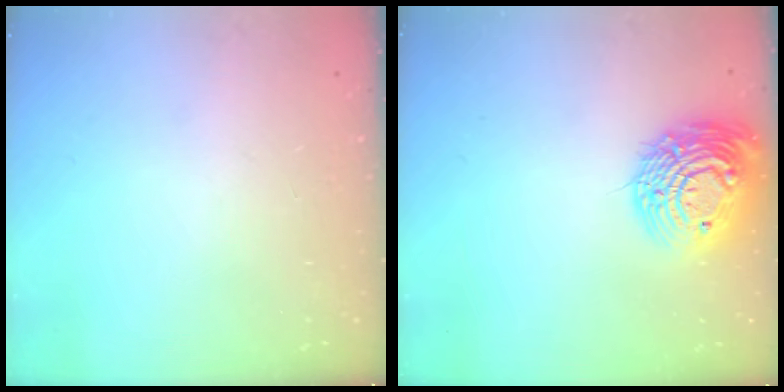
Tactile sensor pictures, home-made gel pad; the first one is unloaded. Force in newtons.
{"total": 17.0, "press": 17.0, "slide": 0.6}